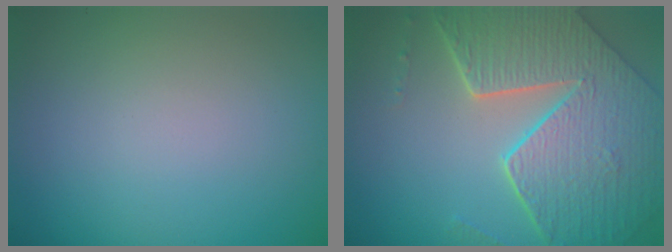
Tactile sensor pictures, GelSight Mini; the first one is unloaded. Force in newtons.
{"total": 8.5, "press": 6.0, "slide": 6.1}